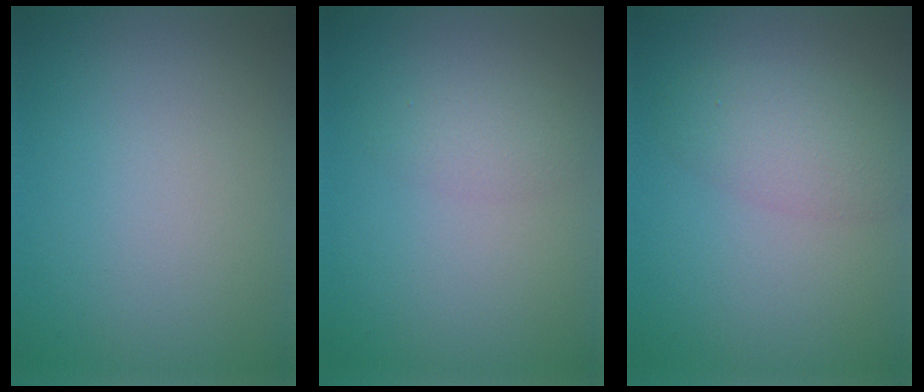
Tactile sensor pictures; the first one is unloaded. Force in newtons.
{"total": 1.6, "press": 1.5, "slide": 0.2}
{"total": 3.5, "press": 3.5, "slide": 0.2}